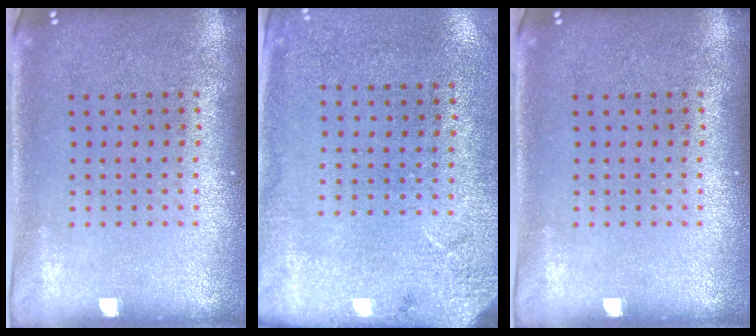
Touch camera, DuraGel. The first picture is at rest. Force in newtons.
{"total": 2.7, "press": 2.2, "slide": 1.6}
{"total": 0.0}